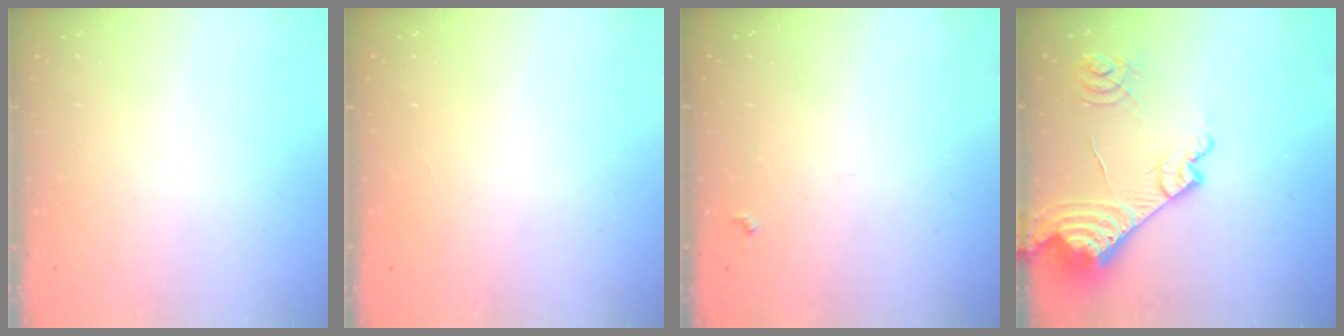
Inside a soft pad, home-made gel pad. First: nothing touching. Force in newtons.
{"total": 1.2, "press": 1.1, "slide": 0.2}
{"total": 4.9, "press": 4.8, "slide": 0.4}
{"total": 16.2, "press": 16.2, "slide": 1.4}